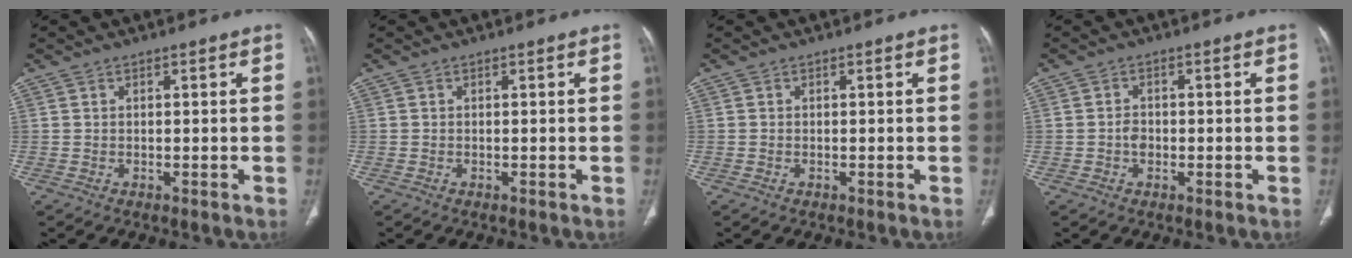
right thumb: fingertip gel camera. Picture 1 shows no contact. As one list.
[{"total": 0.0}, {"total": 0.0}, {"total": 2.1, "force": [-0.5, 1.6, 1.3], "torque": [-0.016, 0.008, -0.012]}]